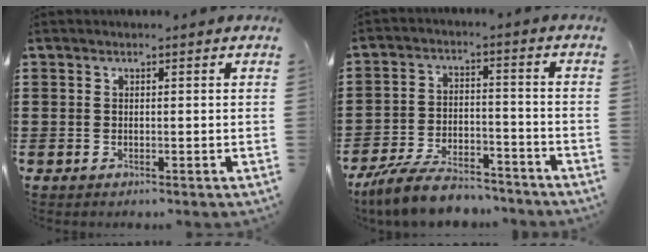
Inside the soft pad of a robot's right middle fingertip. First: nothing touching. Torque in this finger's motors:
{"motor_torque": [2.14, 0.00, 0.24, 0.14]}